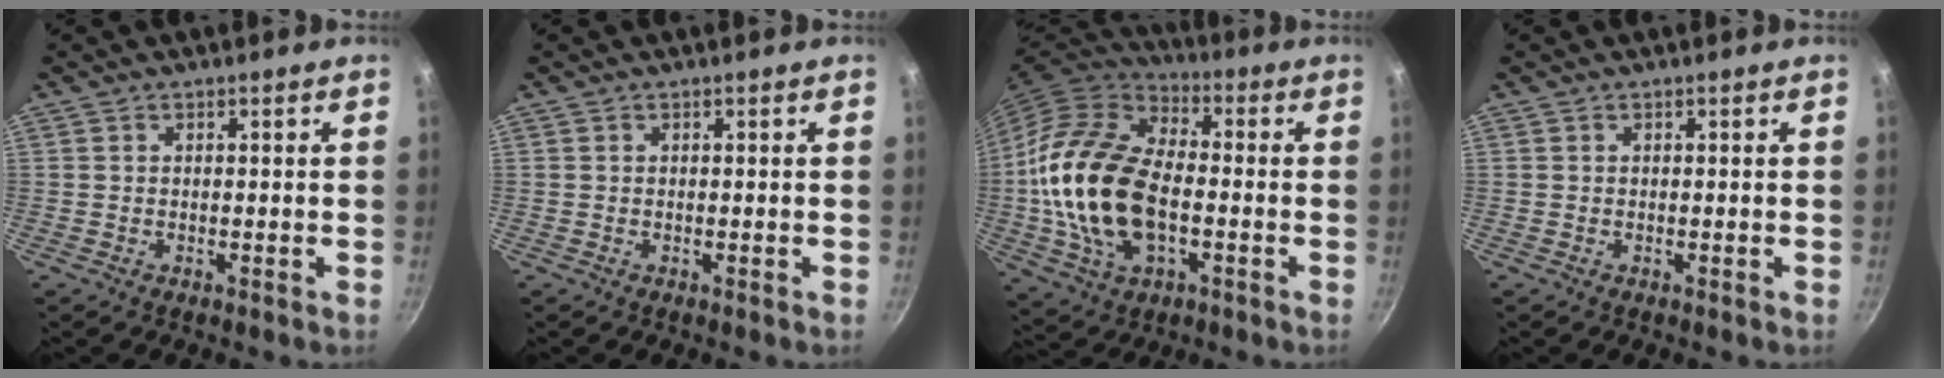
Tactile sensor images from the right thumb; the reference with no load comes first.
{"total": 0.0}
{"total": 21.7, "force": [-2.4, 13.0, 17.3], "torque": [-0.323, 0.027, -0.050]}
{"total": 0.0}